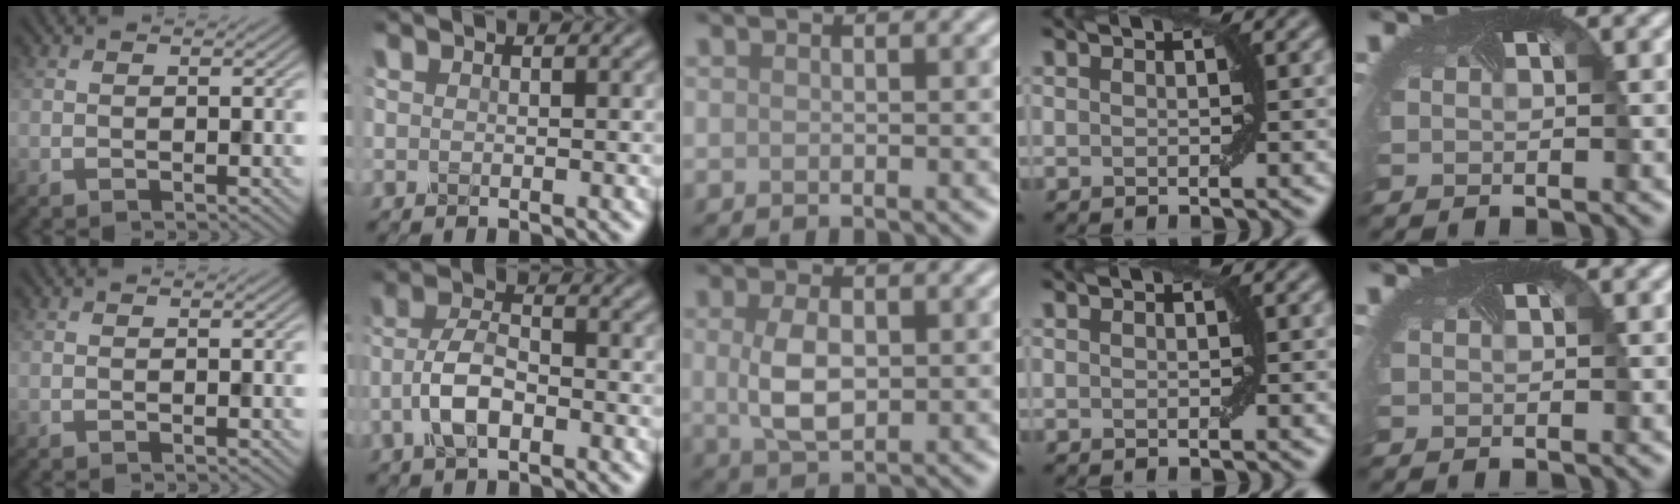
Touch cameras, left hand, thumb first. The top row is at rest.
{"index": {"total": 4.3, "force": [-1.5, 2.1, 3.4], "torque": [-0.070, 0.004, -0.038]}, "middle": {"total": 4.2, "force": [0.2, 2.3, 3.5], "torque": [-0.079, 0.000, 0.007]}}